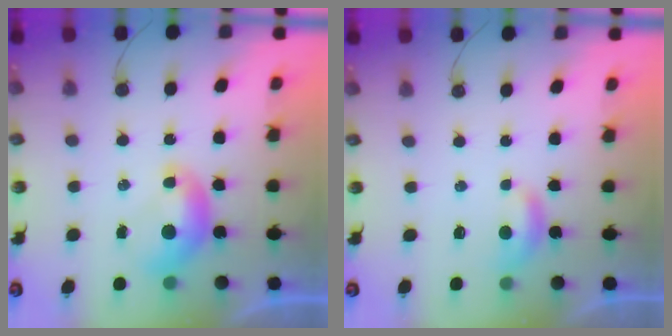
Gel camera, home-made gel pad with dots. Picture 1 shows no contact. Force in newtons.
{"total": 1.9, "press": 1.8, "slide": 0.4}